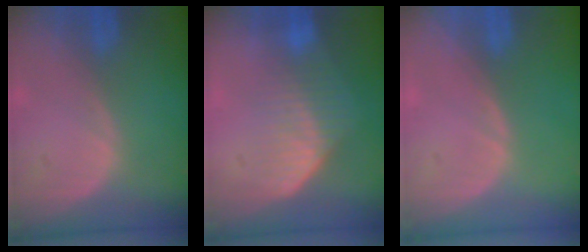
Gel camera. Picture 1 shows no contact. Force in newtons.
{"total": 7.4, "press": 6.2, "slide": 4.0}
{"total": 0.0}